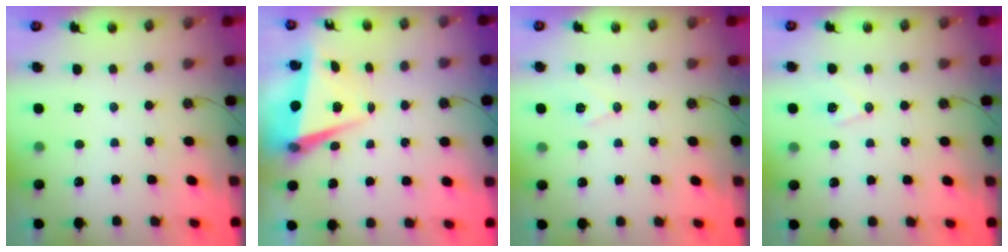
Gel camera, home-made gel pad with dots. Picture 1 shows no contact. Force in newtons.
{"total": 5.2, "press": 5.1, "slide": 1.3}
{"total": 7.2, "press": 6.2, "slide": 3.7}
{"total": 7.2, "press": 7.1, "slide": 0.8}